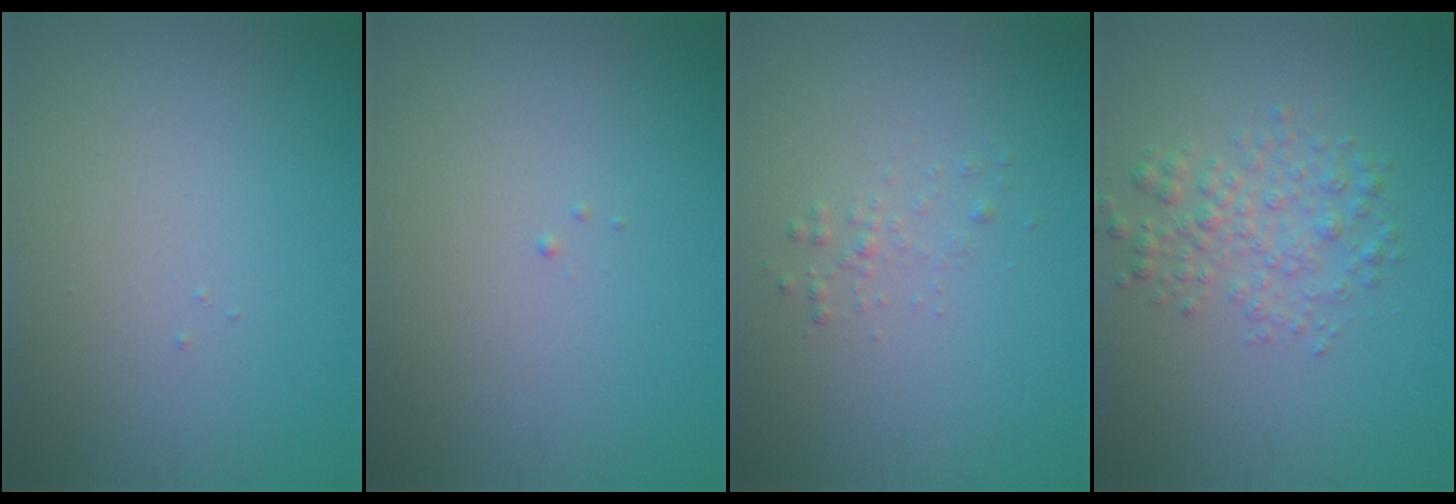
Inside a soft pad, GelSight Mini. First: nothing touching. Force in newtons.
{"total": 0.0}
{"total": 0.9, "press": 0.9, "slide": 0.0}
{"total": 2.8, "press": 2.8, "slide": 0.0}